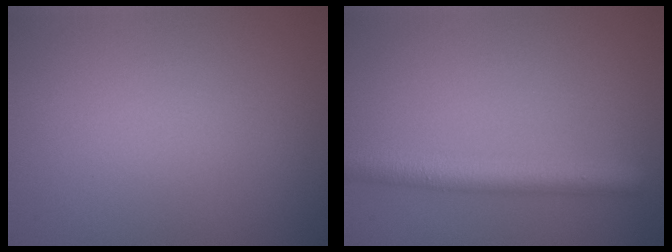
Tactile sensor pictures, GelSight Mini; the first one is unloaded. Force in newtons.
{"total": 4.4, "press": 4.4, "slide": 0.2}